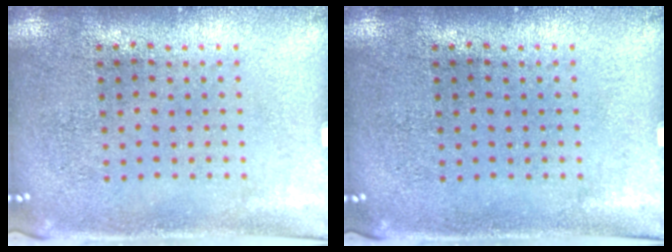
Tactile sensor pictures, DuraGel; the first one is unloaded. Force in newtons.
{"total": 0.0}